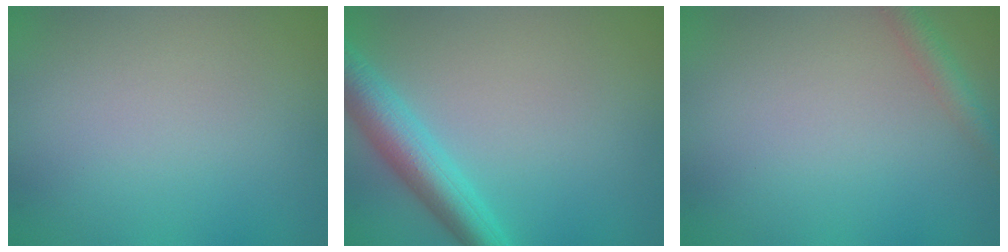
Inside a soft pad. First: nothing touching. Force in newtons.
{"total": 4.8, "press": 4.8, "slide": 0.2}
{"total": 1.9, "press": 1.9, "slide": 0.1}